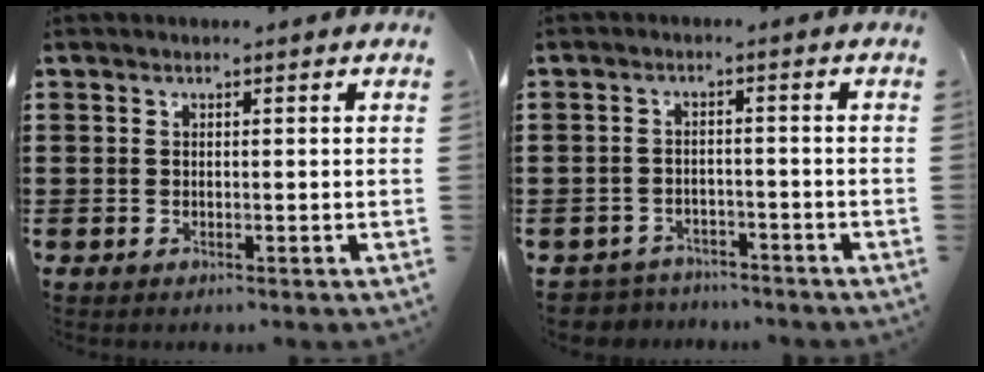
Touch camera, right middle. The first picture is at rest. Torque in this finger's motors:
{"motor_torque": [0.15, 0.17, 0.00, 0.04]}